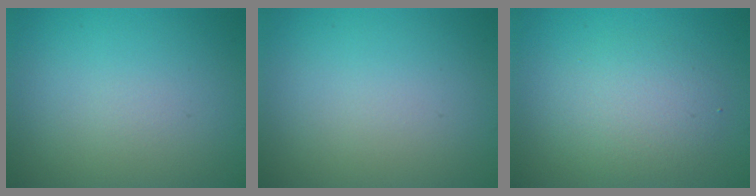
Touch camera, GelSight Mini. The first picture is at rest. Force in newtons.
{"total": 0.0}
{"total": 3.3, "press": 3.3, "slide": 0.2}